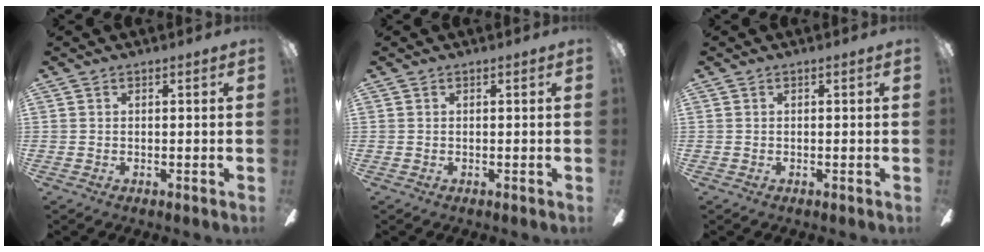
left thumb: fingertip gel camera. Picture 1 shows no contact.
{"total": 0.0}
{"total": 0.0}